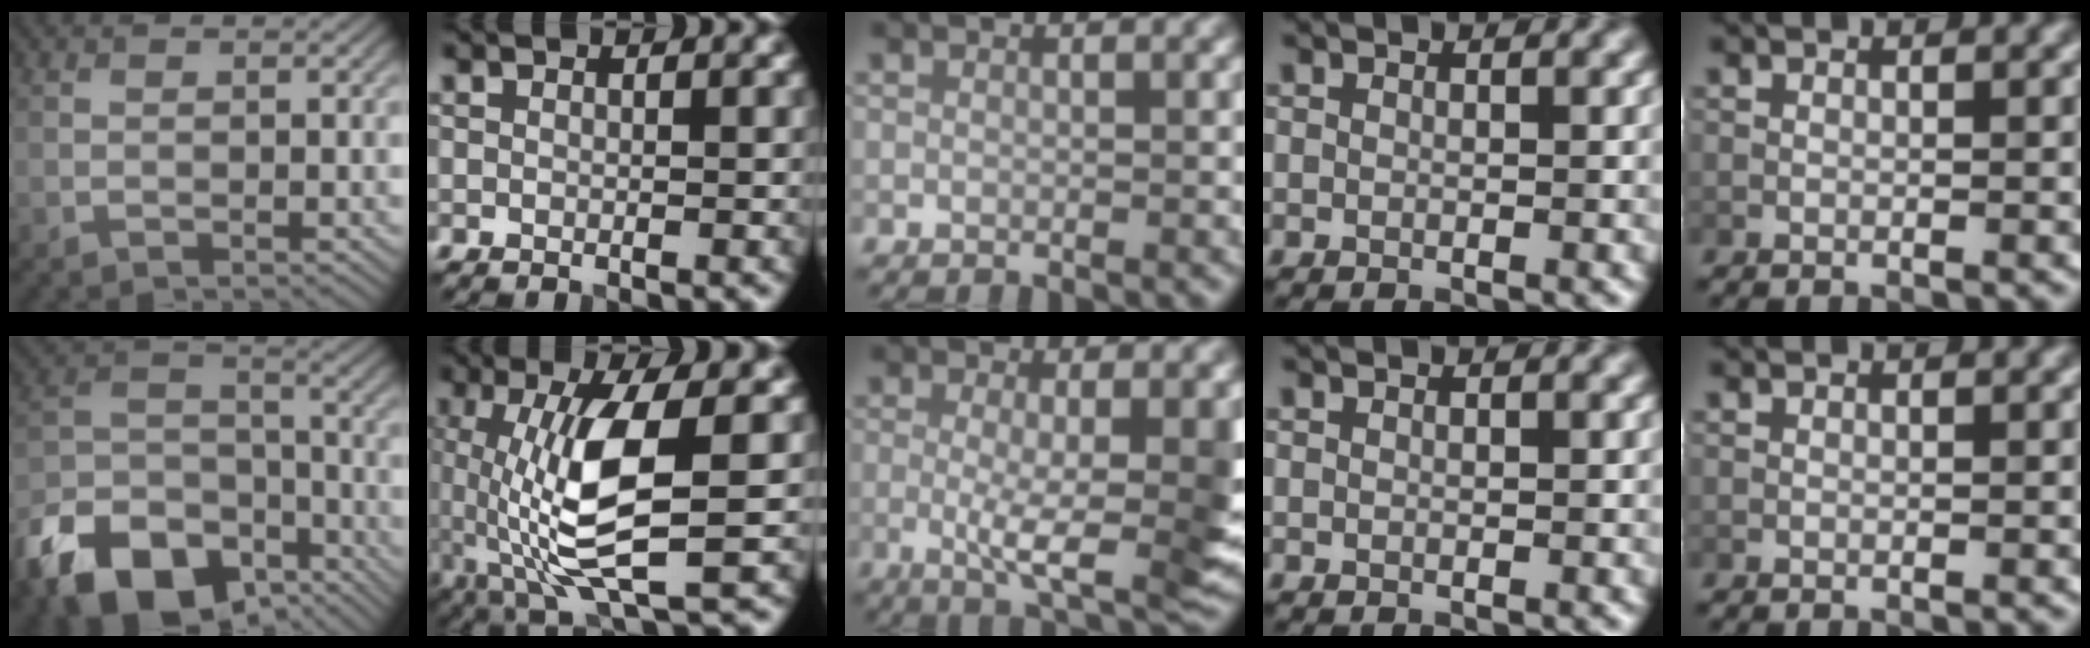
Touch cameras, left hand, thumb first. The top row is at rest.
{"thumb": {"total": 16.4, "force": [-10.6, 9.6, 8.1], "torque": [-0.203, -0.038, -0.190]}, "index": {"total": 8.3, "force": [-0.7, 2.2, 8.0], "torque": [-0.166, -0.001, -0.011]}, "middle": {"total": 7.1, "force": [-0.6, 1.5, 6.9], "torque": [-0.106, -0.016, -0.006]}}